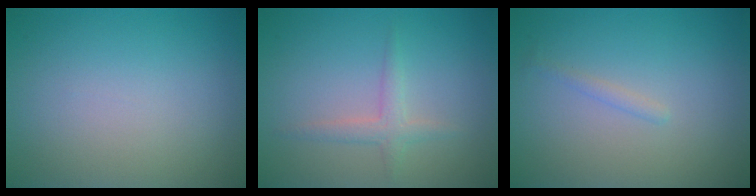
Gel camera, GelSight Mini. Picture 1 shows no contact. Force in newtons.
{"total": 1.7, "press": 1.7, "slide": 0.1}
{"total": 0.7, "press": 0.7, "slide": 0.1}